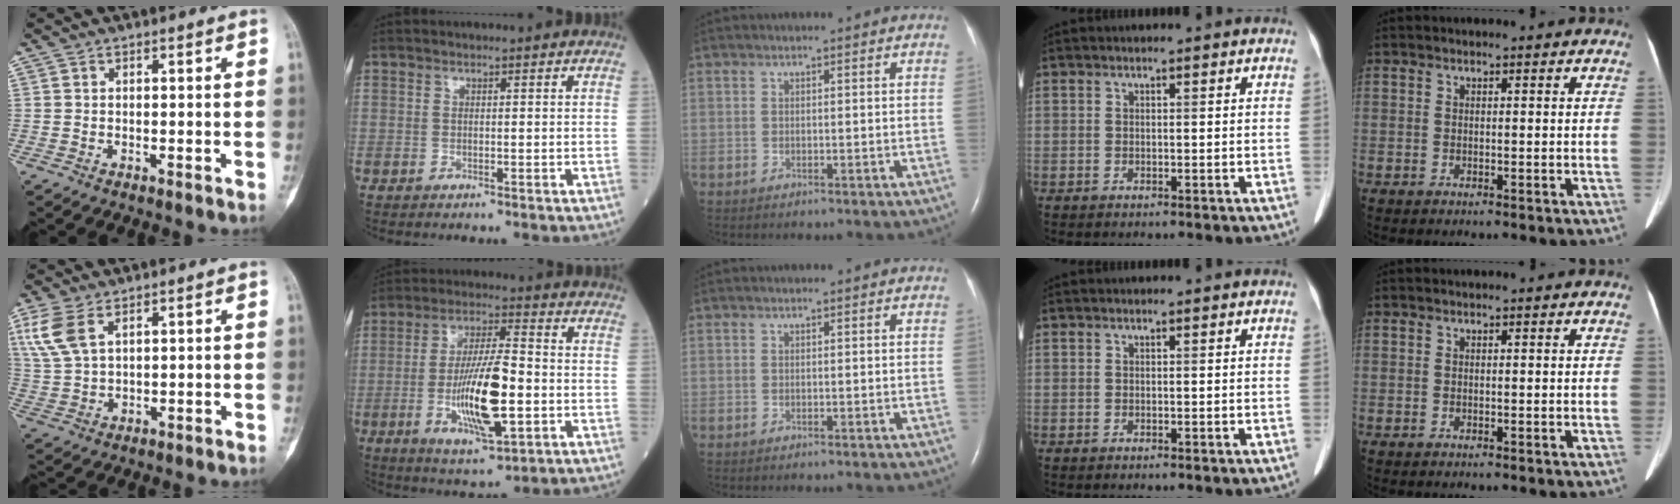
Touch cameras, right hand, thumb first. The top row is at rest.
{"thumb": {"total": 9.1, "force": [4.0, 5.3, 6.1], "torque": [-0.139, -0.002, 0.085]}, "index": {"total": 13.8, "force": [-2.8, 2.8, 13.2], "torque": [-0.247, -0.006, -0.046]}}